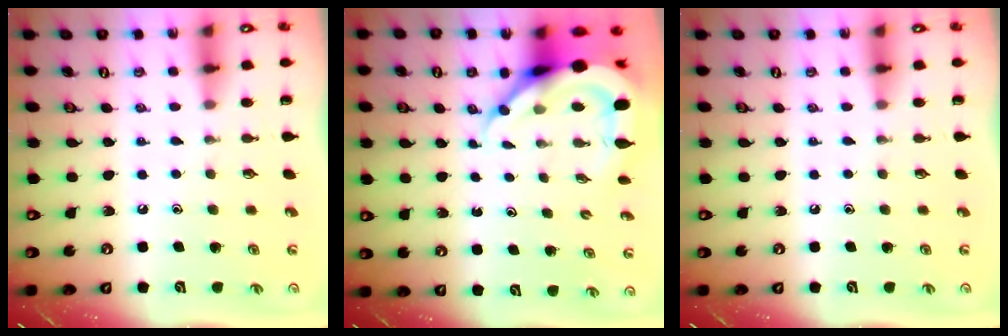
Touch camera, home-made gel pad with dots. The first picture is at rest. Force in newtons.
{"total": 9.9, "press": 9.9, "slide": 1.0}
{"total": 0.0}